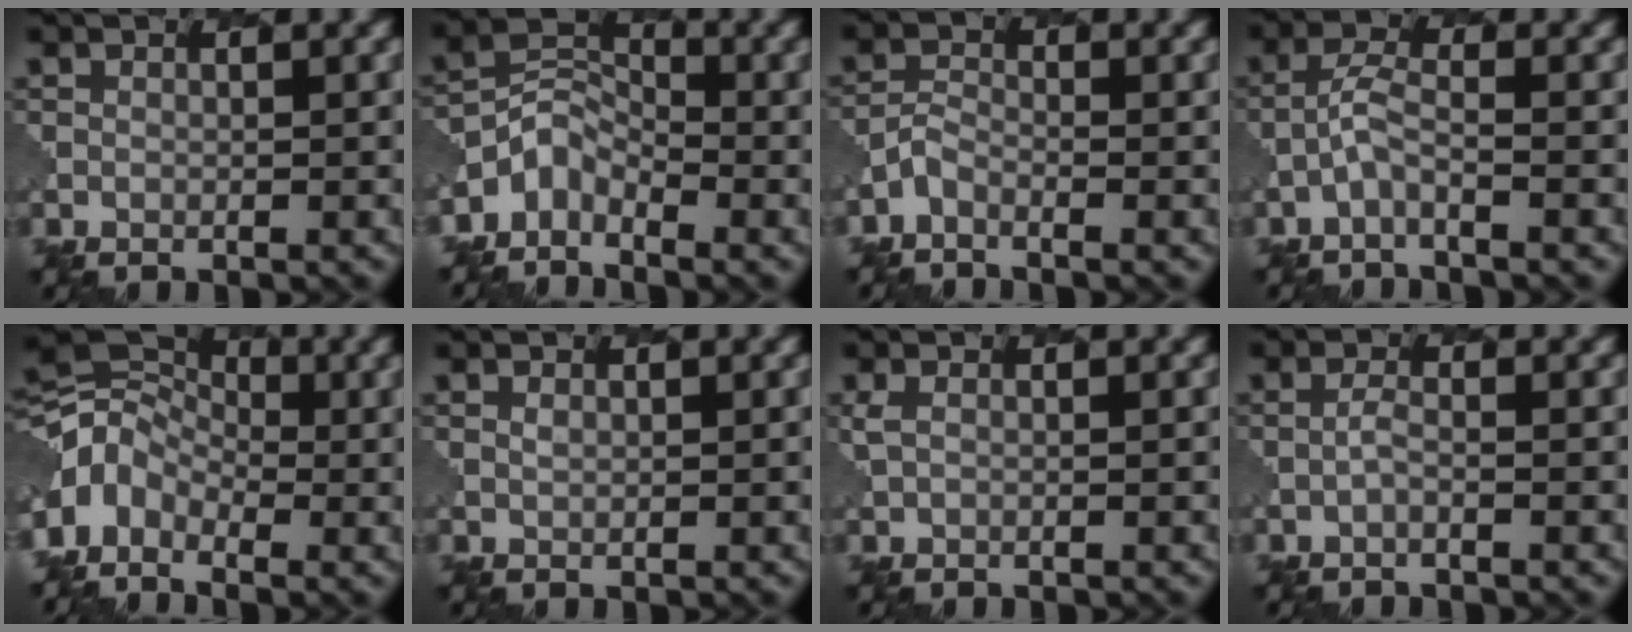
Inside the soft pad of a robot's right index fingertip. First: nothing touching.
{"total": 3.0, "force": [-2.2, 1.8, 0.8], "torque": [-0.013, 0.006, -0.055]}
{"total": 1.2, "force": [-1.0, 0.5, 0.5], "torque": [-0.015, 0.000, -0.027]}
{"total": 1.9, "force": [-1.1, 0.4, 1.5], "torque": [-0.036, 0.005, -0.029]}
{"total": 5.5, "force": [-2.2, 4.2, 2.9], "torque": [-0.052, 0.007, -0.062]}
{"total": 0.7, "force": [0.6, 0.2, 0.2], "torque": [-0.006, -0.003, 0.014]}
{"total": 1.1, "force": [0.2, 0.6, 0.8], "torque": [-0.026, -0.002, 0.005]}
{"total": 0.7, "force": [-0.2, 0.1, 0.6], "torque": [-0.014, 0.003, -0.009]}